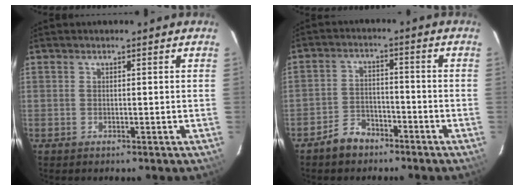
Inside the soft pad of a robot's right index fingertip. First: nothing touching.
{"total": 5.6, "force": [-4.3, 3.3, 1.3], "torque": [-0.042, 0.015, -0.068]}